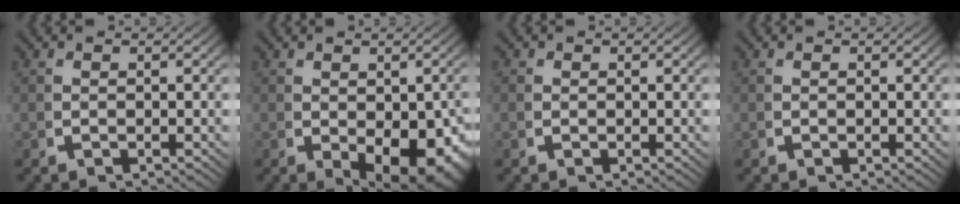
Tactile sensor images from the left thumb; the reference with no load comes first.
{"total": 7.9, "force": [-1.8, 4.8, 6.1], "torque": [-0.101, -0.048, 0.004]}
{"total": 0.5, "force": [0.0, 0.5, 0.0], "torque": [-0.004, -0.003, 0.000]}
{"total": 0.0}